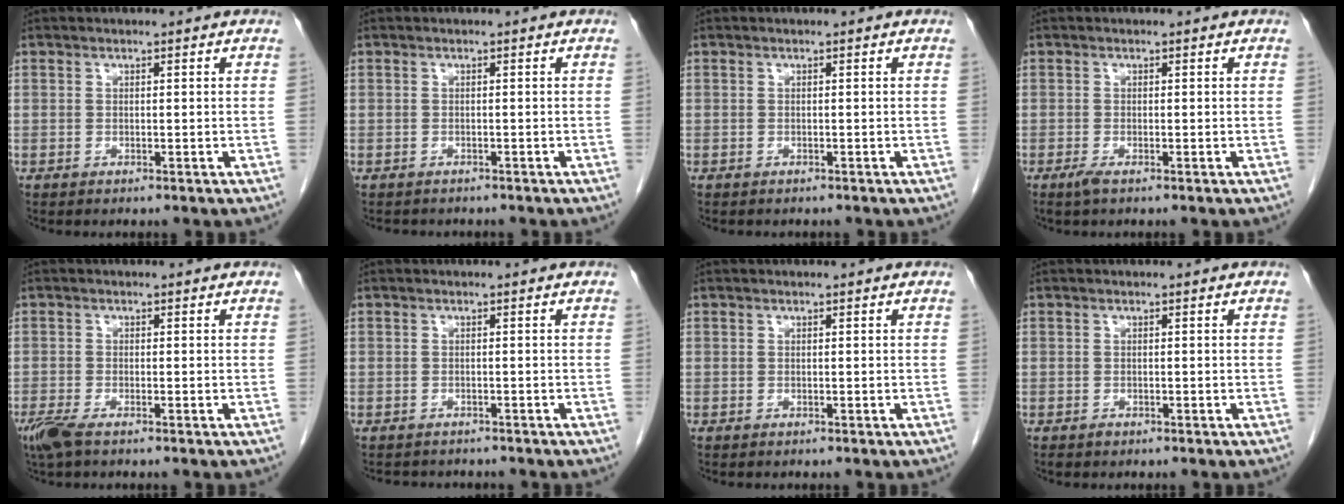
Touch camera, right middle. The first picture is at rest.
{"total": 2.6, "force": [-2.3, 1.2, 0.5], "torque": [-0.013, -0.002, -0.030]}
{"total": 1.2, "force": [-1.1, 0.5, 0.3], "torque": [-0.011, -0.001, -0.013]}
{"total": 1.2, "force": [-0.8, 0.1, 0.9], "torque": [-0.024, -0.004, -0.016]}
{"total": 3.1, "force": [-2.2, 0.7, 2.2], "torque": [-0.052, -0.009, -0.043]}
{"total": 3.4, "force": [-3.1, 1.4, 0.4], "torque": [-0.005, -0.002, -0.041]}
{"total": 0.0}
{"total": 0.5, "force": [-0.4, 0.3, 0.1], "torque": [-0.005, 0.000, -0.006]}